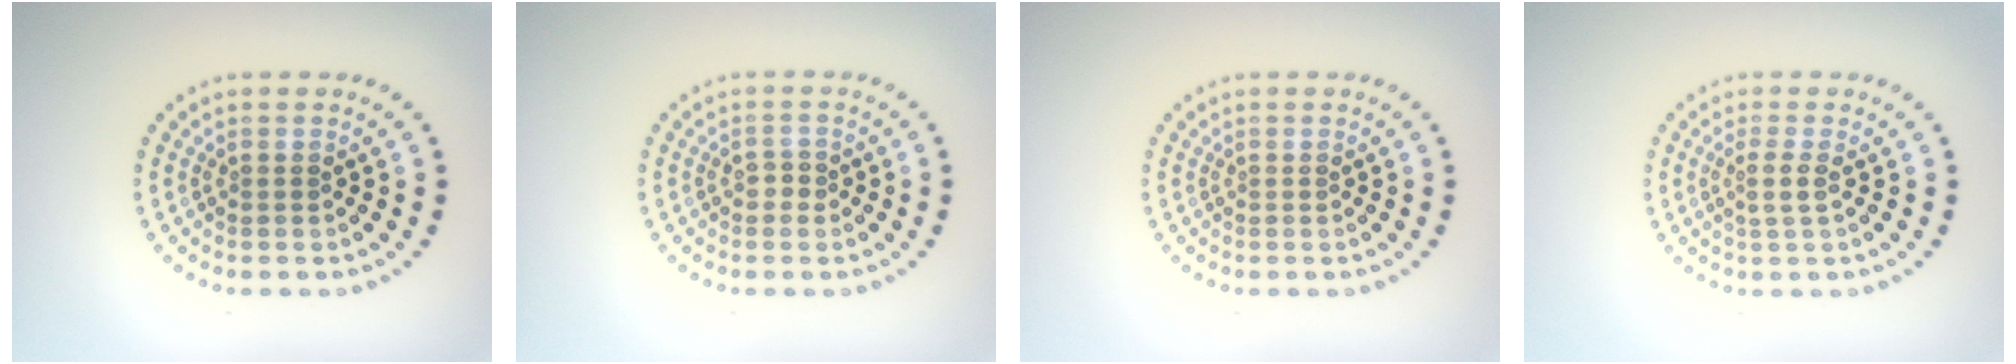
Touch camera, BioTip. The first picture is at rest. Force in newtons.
{"total": 1.0, "press": 0.9, "slide": 0.4}
{"total": 0.0}
{"total": 1.5, "press": 1.1, "slide": 1.0}